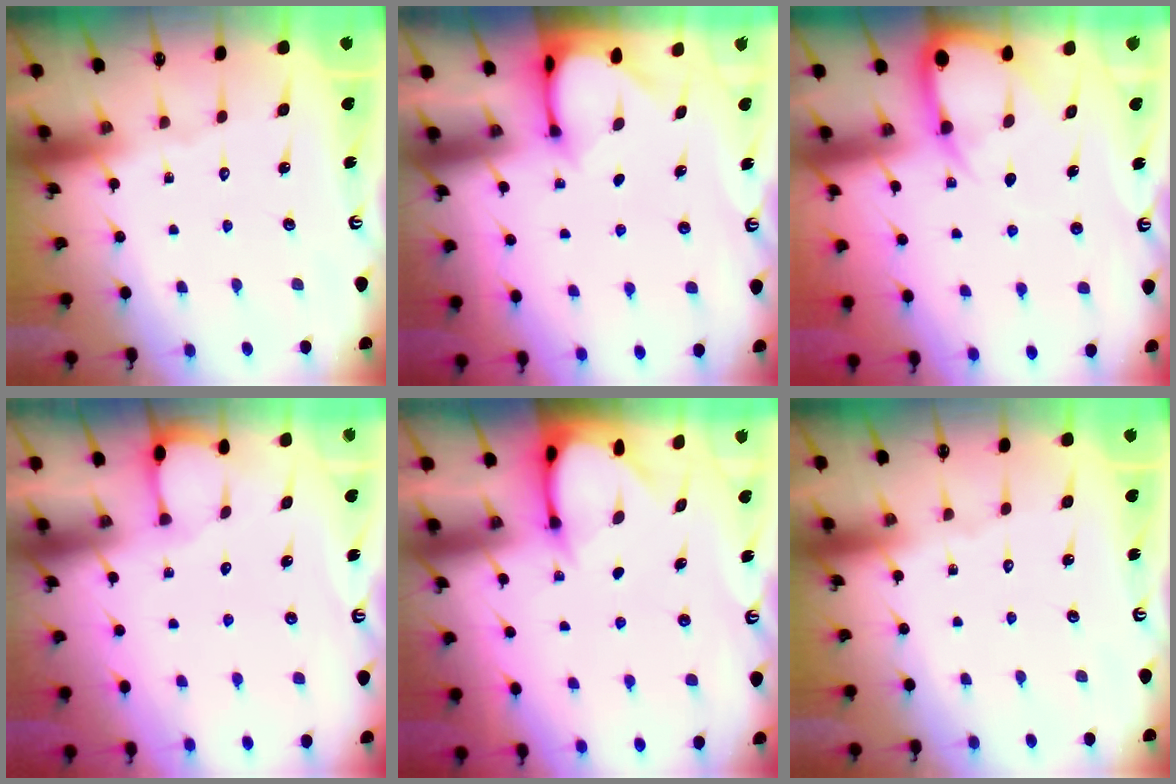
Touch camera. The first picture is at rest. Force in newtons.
{"total": 3.4, "press": 3.3, "slide": 0.3}
{"total": 6.6, "press": 6.6, "slide": 0.8}
{"total": 1.0, "press": 0.9, "slide": 0.1}
{"total": 3.7, "press": 3.7, "slide": 0.4}
{"total": 0.0}